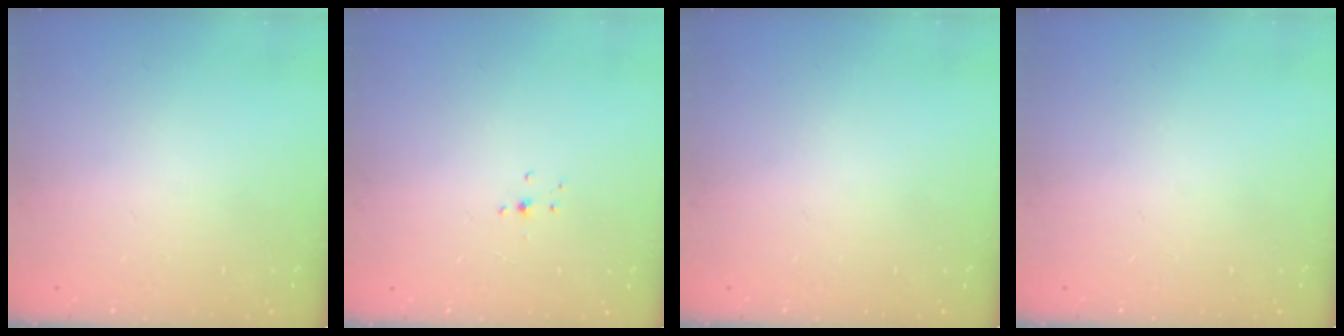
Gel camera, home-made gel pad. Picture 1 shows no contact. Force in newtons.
{"total": 3.9, "press": 3.9, "slide": 0.4}
{"total": 0.0}
{"total": 0.0}